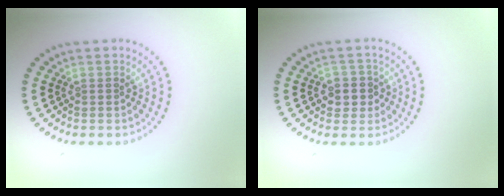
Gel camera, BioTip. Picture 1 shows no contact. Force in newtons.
{"total": 2.4, "press": 2.3, "slide": 0.8}